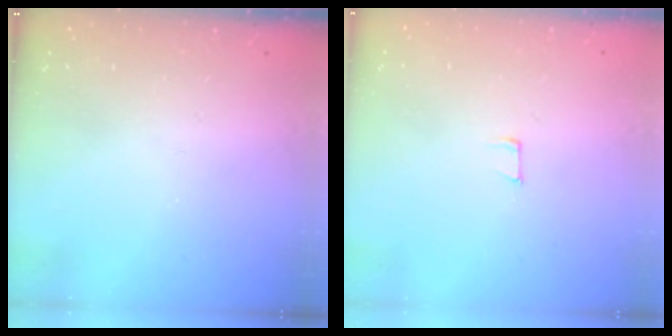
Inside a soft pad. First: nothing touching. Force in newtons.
{"total": 4.1, "press": 4.0, "slide": 1.1}